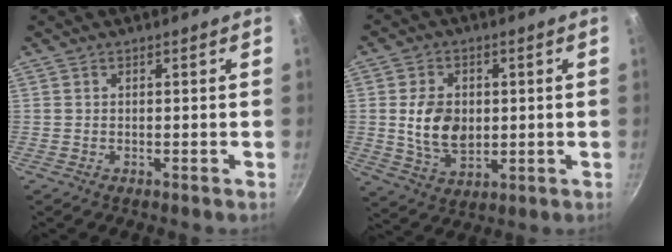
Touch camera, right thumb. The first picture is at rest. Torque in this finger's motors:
{"motor_torque": [-0.03, 0.37, 0.53, -0.45, 0.05]}